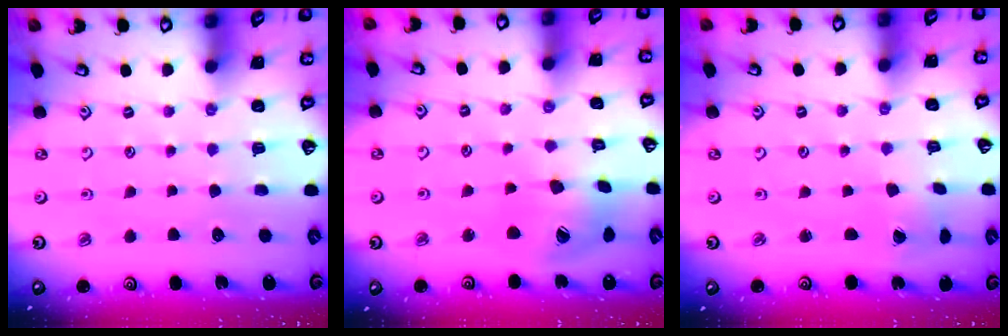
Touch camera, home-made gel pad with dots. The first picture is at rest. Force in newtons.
{"total": 12.6, "press": 12.5, "slide": 1.9}
{"total": 1.0, "press": 1.0, "slide": 0.1}